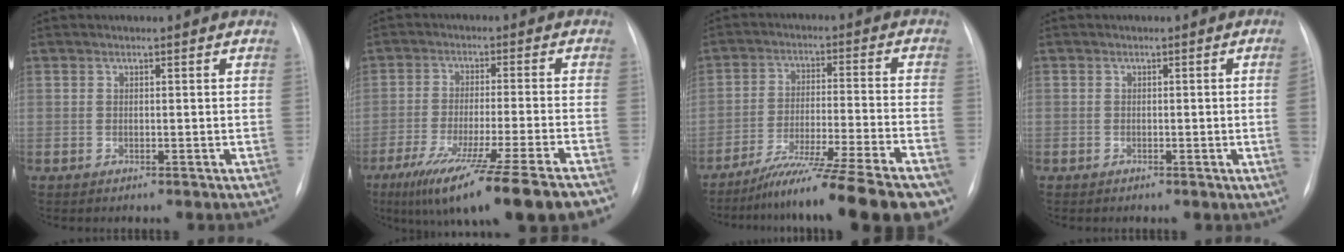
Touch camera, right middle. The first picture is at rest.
{"total": 19.8, "force": [-14.1, 0.2, 14.0], "torque": [-0.172, -0.055, -0.221]}
{"total": 20.3, "force": [-16.0, 0.2, 12.6], "torque": [-0.144, -0.020, -0.248]}
{"total": 2.1, "force": [-0.3, -0.5, 2.0], "torque": [-0.027, 0.001, -0.005]}